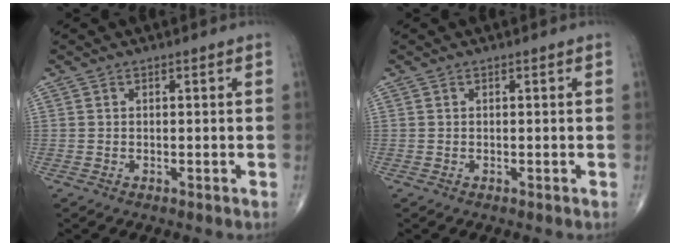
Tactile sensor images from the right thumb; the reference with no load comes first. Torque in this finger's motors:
{"motor_torque": [-0.14, 0.06, 0.01, 0.01, 0.01]}